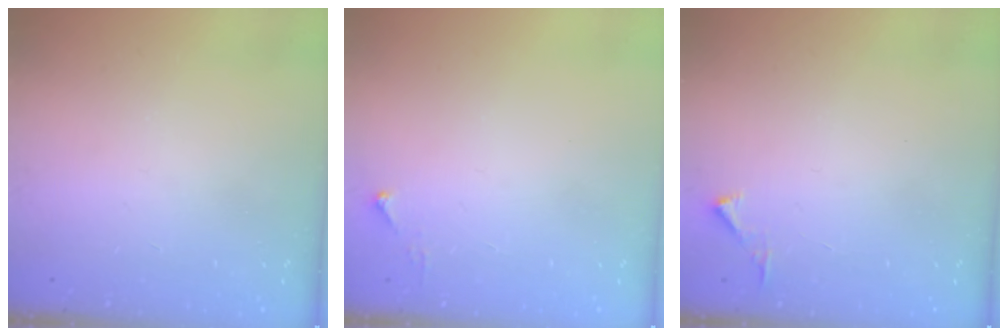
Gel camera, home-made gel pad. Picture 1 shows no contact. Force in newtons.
{"total": 3.1, "press": 3.1, "slide": 0.4}
{"total": 2.8, "press": 2.8, "slide": 0.3}